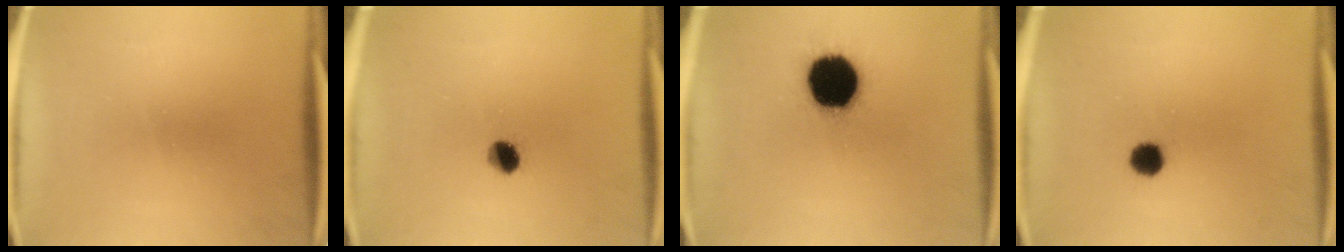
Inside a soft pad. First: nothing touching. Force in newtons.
{"total": 4.0}
{"total": 19.6}
{"total": 4.1}